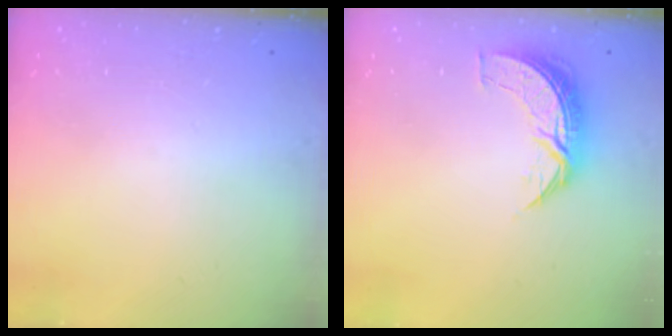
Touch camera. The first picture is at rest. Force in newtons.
{"total": 8.0, "press": 8.0, "slide": 0.3}